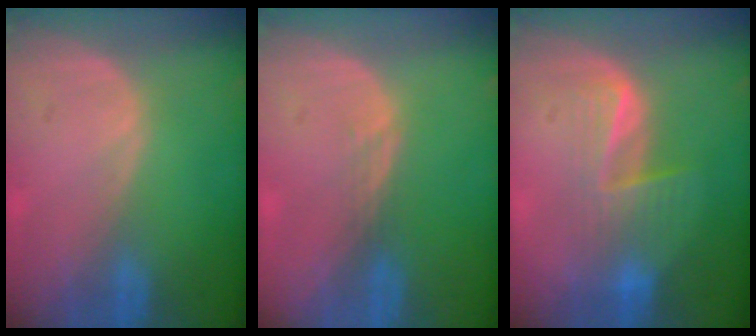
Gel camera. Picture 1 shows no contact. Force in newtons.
{"total": 1.1, "press": 0.9, "slide": 0.7}
{"total": 6.4, "press": 6.2, "slide": 1.9}